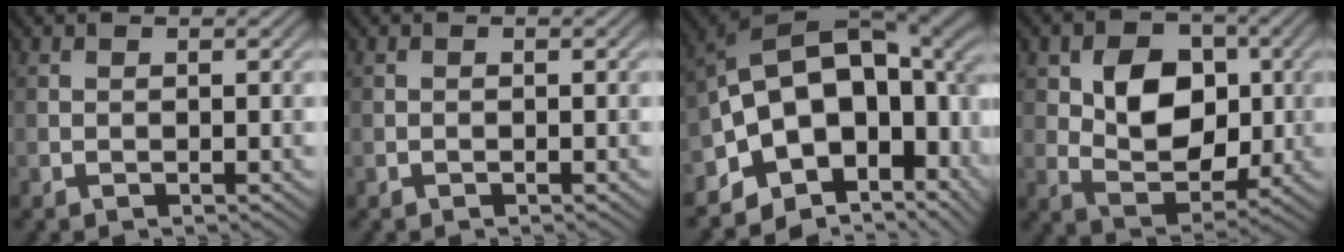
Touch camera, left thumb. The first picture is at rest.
{"total": 0.0}
{"total": 14.9, "force": [-2.6, 10.2, 10.6], "torque": [-0.174, -0.011, -0.042]}
{"total": 8.7, "force": [1.2, 6.1, 6.0], "torque": [-0.112, -0.003, 0.015]}